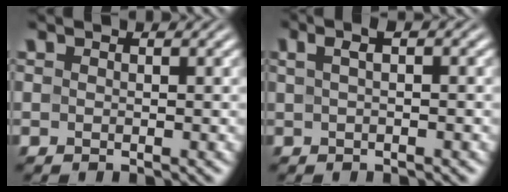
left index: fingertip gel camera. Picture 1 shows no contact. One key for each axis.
{"total": 2.9, "fx": 1.0, "fy": 1.0, "fz": 2.5, "tx": -0.036, "ty": 0.011, "tz": 0.009}